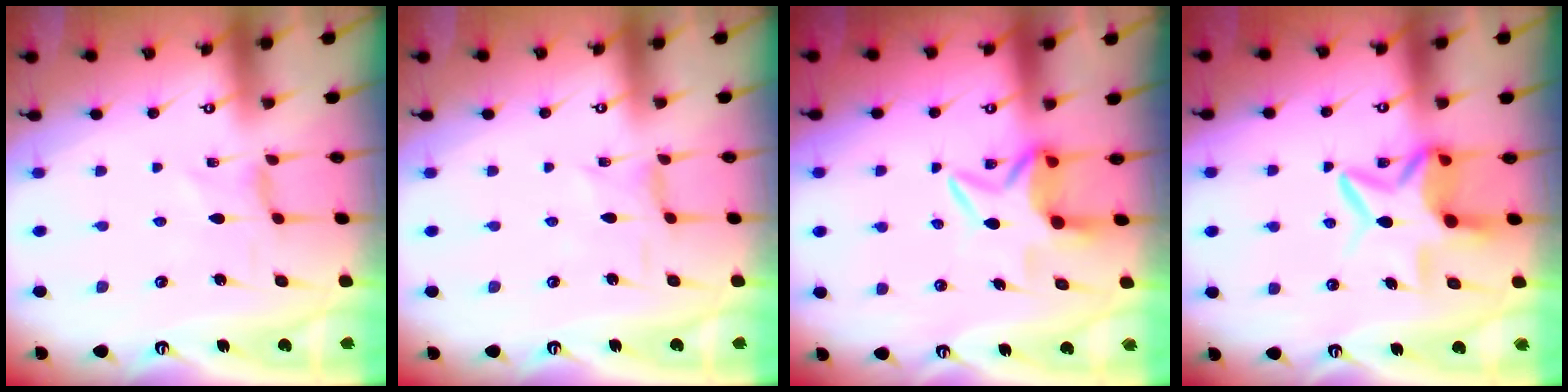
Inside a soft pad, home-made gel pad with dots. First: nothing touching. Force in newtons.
{"total": 0.8, "press": 0.8, "slide": 0.3}
{"total": 6.9, "press": 6.8, "slide": 1.0}
{"total": 9.1, "press": 9.0, "slide": 1.5}